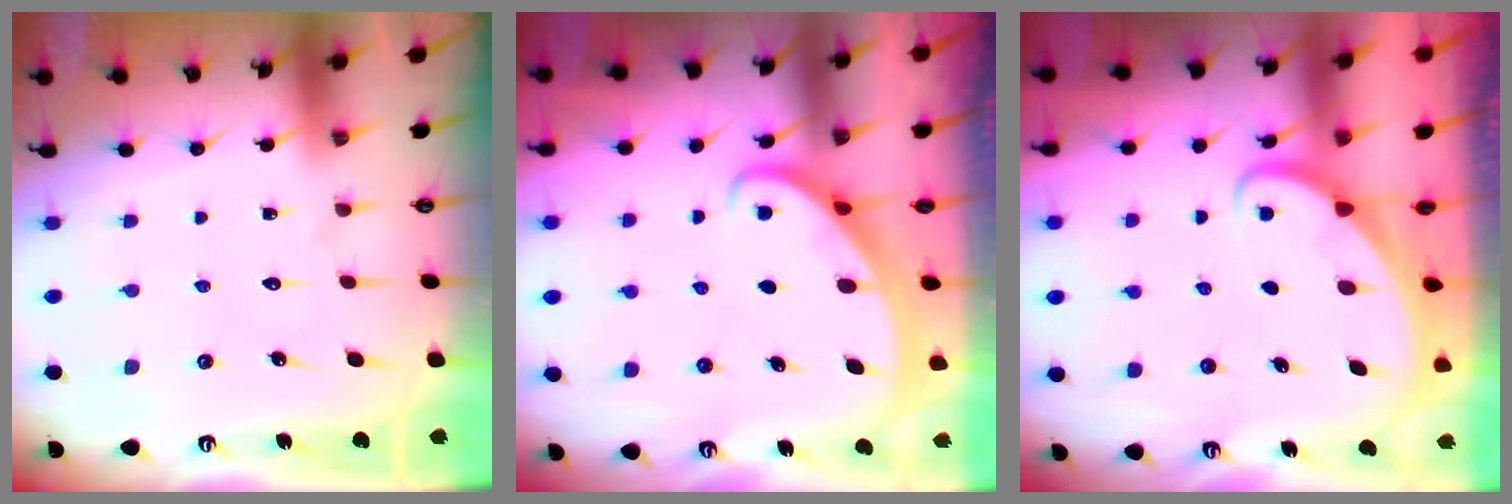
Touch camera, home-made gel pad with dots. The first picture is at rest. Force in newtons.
{"total": 2.3, "press": 2.3, "slide": 0.2}
{"total": 1.9, "press": 1.9, "slide": 0.1}